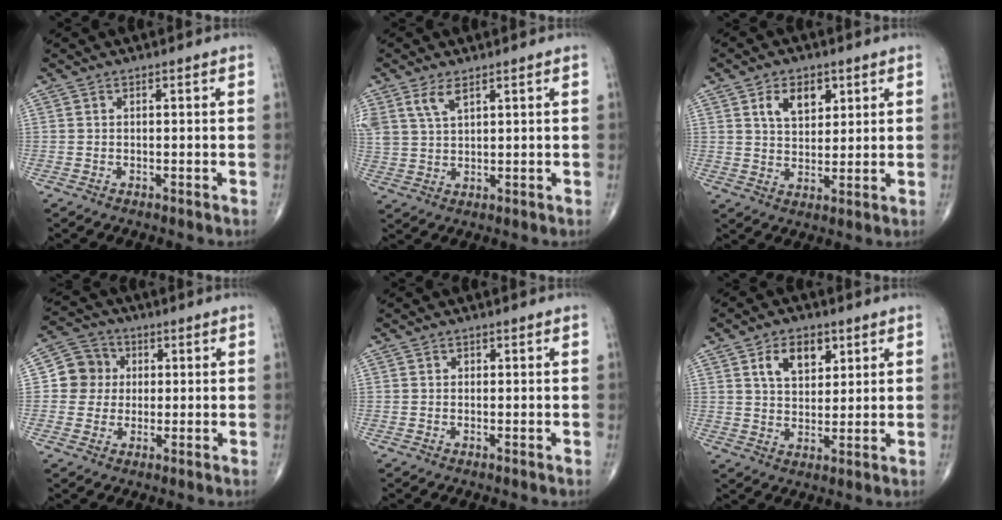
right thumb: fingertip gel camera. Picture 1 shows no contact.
{"total": 5.0, "force": [3.0, 2.2, 3.3], "torque": [-0.069, -0.008, 0.068]}
{"total": 7.2, "force": [3.2, 4.5, 4.6], "torque": [-0.050, -0.017, 0.056]}
{"total": 7.2, "force": [0.7, 7.0, 1.7], "torque": [0.005, 0.010, 0.002]}
{"total": 0.6, "force": [0.1, 0.5, 0.2], "torque": [0.006, 0.002, 0.001]}
{"total": 8.1, "force": [3.7, 5.0, 5.2], "torque": [-0.059, -0.016, 0.062]}